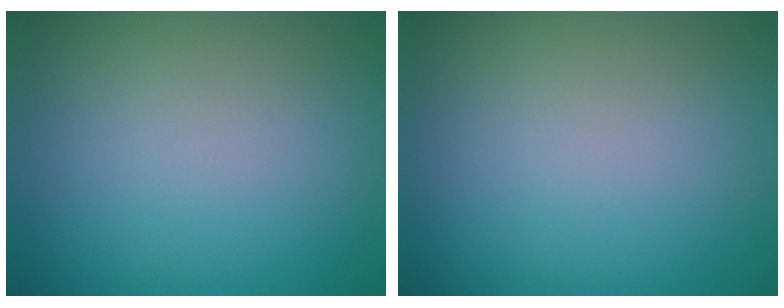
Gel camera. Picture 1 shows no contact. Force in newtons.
{"total": 0.0}